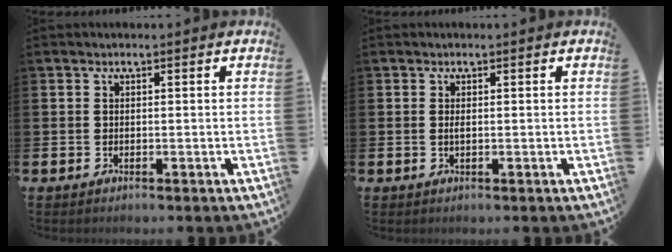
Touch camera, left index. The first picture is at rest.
{"total": 0.6, "force": [0.1, 0.1, 0.6], "torque": [-0.013, 0.000, 0.002]}